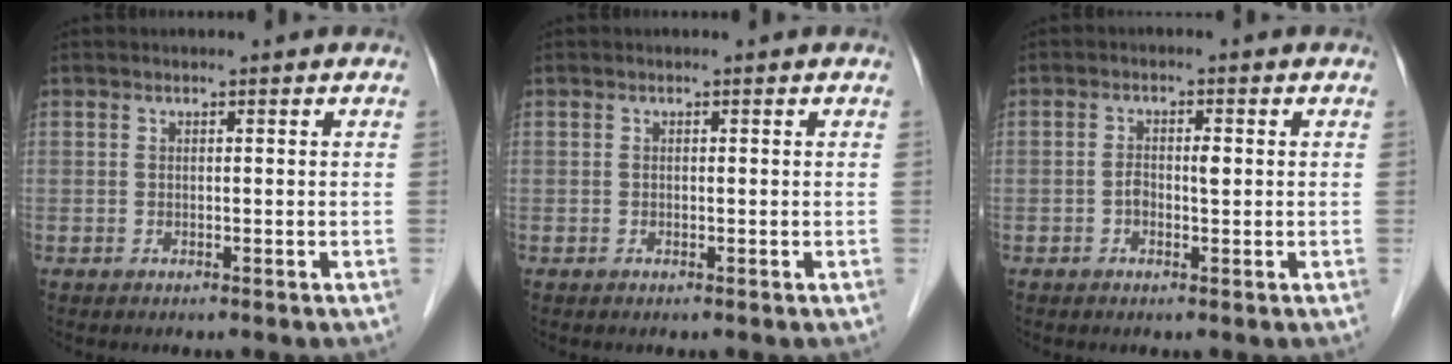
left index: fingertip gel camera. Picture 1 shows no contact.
{"total": 0.0}
{"total": 2.3, "force": [-0.2, 1.0, 2.1], "torque": [-0.035, 0.007, -0.002]}